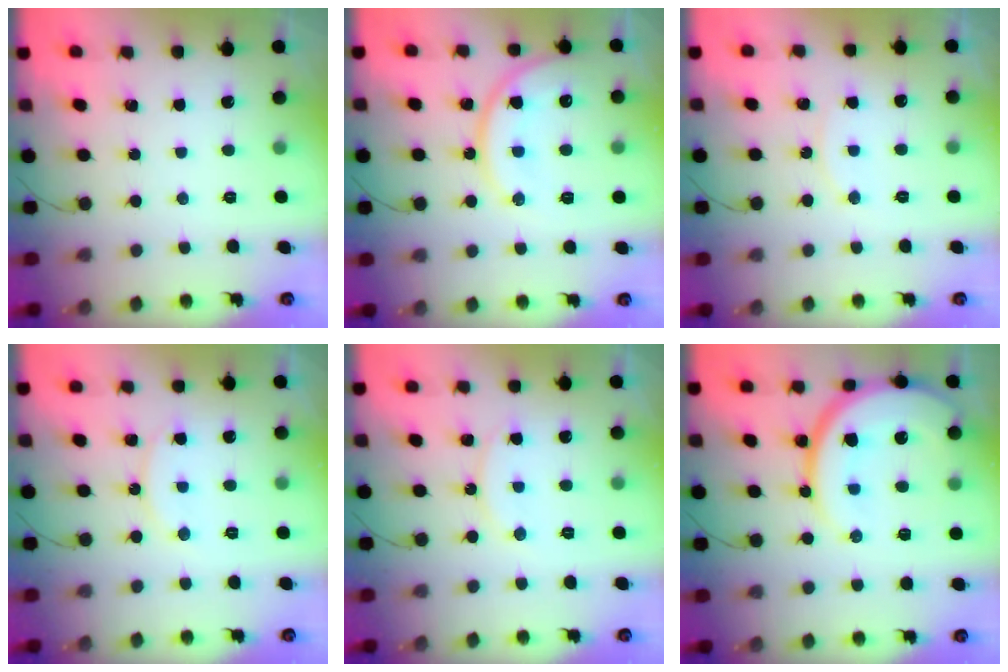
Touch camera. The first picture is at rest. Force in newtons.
{"total": 13.5, "press": 13.5, "slide": 1.2}
{"total": 6.0, "press": 6.0, "slide": 0.5}
{"total": 9.1, "press": 9.1, "slide": 0.6}
{"total": 9.1, "press": 9.1, "slide": 0.6}
{"total": 17.7, "press": 17.7, "slide": 1.6}